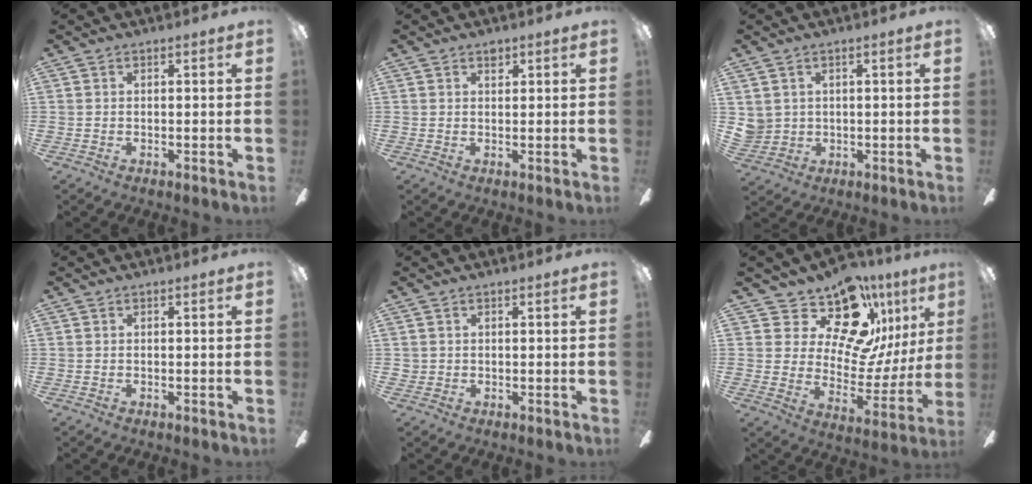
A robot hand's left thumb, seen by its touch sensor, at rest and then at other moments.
{"total": 1.7, "force": [1.2, 0.8, 0.7], "torque": [-0.008, -0.004, 0.022]}
{"total": 3.5, "force": [1.6, 3.2, 0.0], "torque": [-0.013, 0.003, 0.031]}
{"total": 0.0}
{"total": 1.1, "force": [0.5, 1.0, 0.1], "torque": [-0.002, 0.004, 0.009]}
{"total": 17.6, "force": [12.2, 9.1, 8.9], "torque": [-0.136, -0.093, 0.217]}